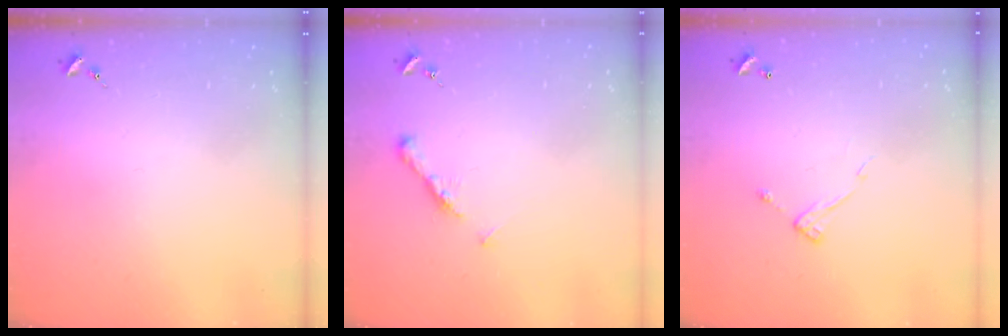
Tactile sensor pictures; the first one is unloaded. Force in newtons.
{"total": 6.8, "press": 6.7, "slide": 0.6}
{"total": 7.5, "press": 7.4, "slide": 0.4}